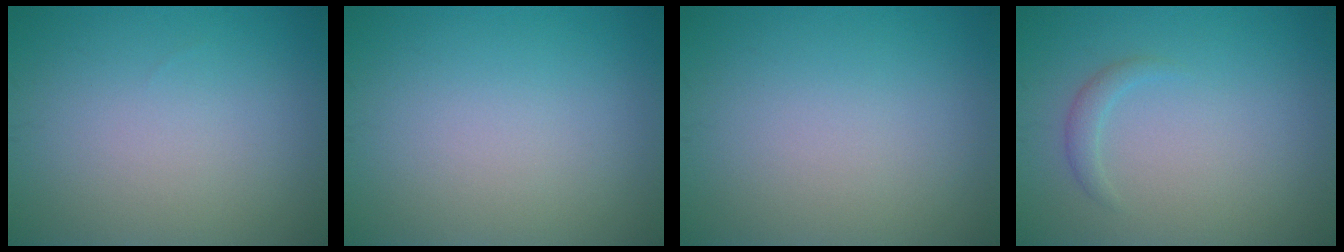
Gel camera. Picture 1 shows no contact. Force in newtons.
{"total": 0.0}
{"total": 0.0}
{"total": 1.2, "press": 1.2, "slide": 0.0}